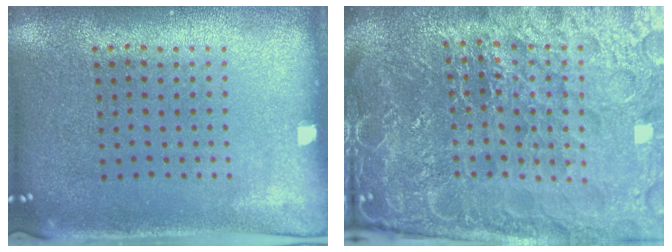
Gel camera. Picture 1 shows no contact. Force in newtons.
{"total": 6.8, "press": 6.0, "slide": 3.2}